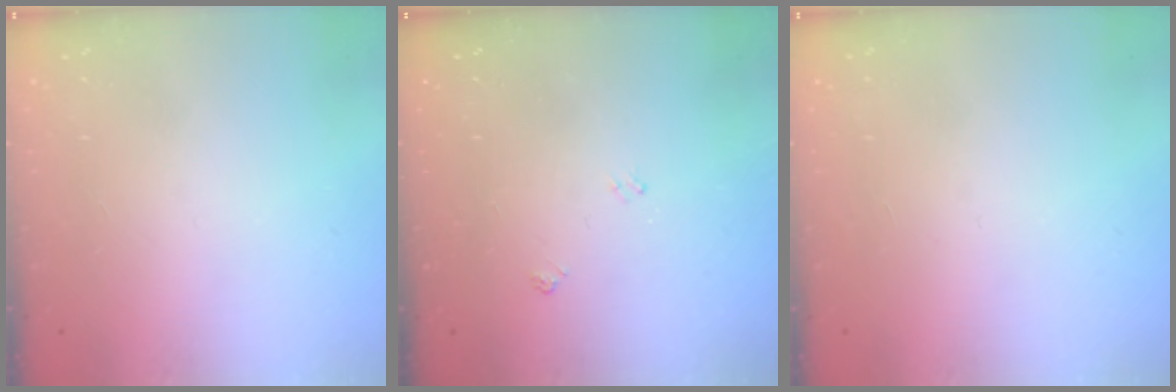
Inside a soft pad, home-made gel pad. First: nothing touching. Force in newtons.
{"total": 3.7, "press": 3.7, "slide": 0.6}
{"total": 0.0}